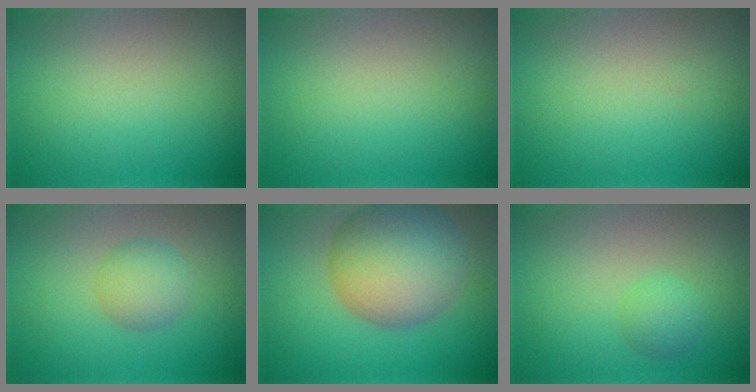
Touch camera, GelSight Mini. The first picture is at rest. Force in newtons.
{"total": 0.0}
{"total": 0.0}
{"total": 2.9, "press": 2.9, "slide": 0.1}
{"total": 11.2, "press": 11.2, "slide": 0.3}
{"total": 1.8, "press": 1.7, "slide": 0.2}